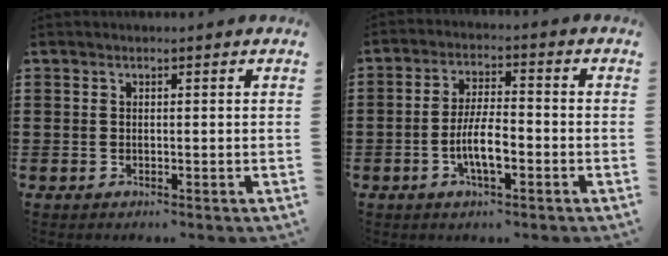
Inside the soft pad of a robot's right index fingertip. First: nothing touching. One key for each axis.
{"total": 6.8, "fx": -2.2, "fy": 2.1, "fz": 6.1, "tx": -0.129, "ty": -0.003, "tz": -0.045}